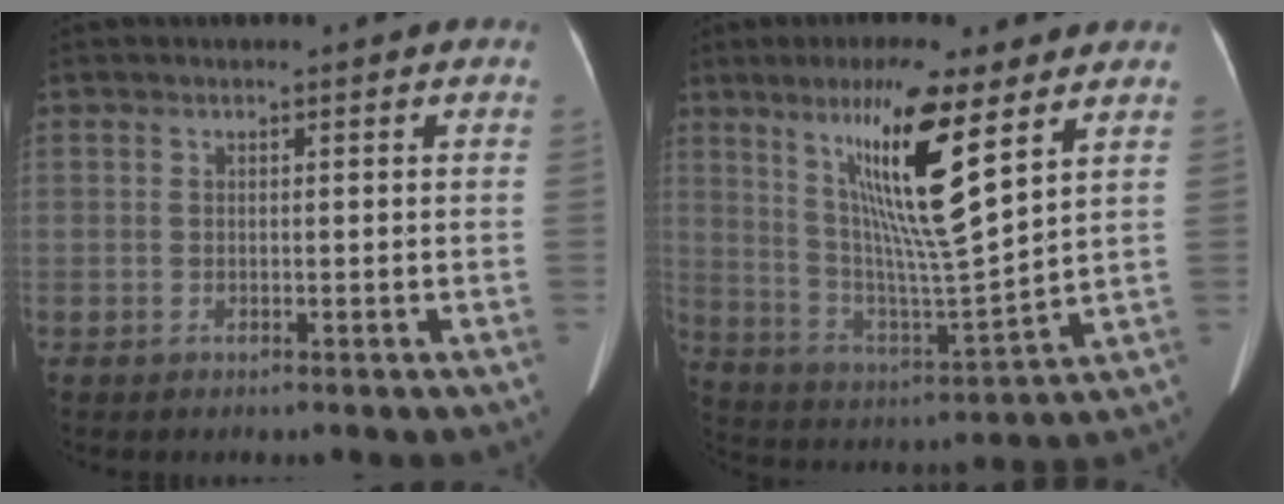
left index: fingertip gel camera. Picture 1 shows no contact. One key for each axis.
{"total": 16.1, "fx": 8.1, "fy": 0.7, "fz": 13.9, "tx": -0.264, "ty": -0.011, "tz": 0.144}